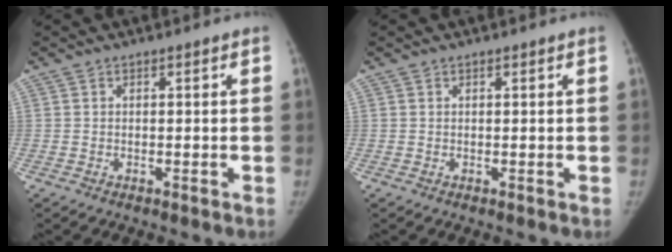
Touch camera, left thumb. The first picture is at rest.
{"total": 0.0}